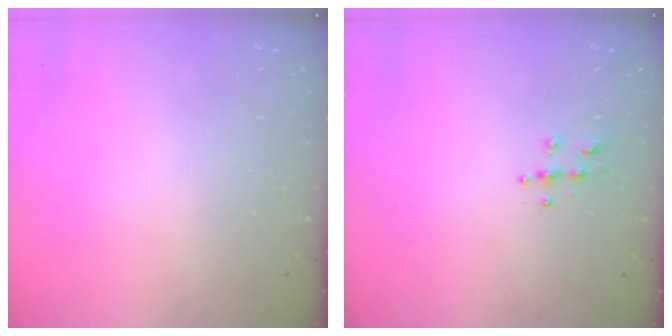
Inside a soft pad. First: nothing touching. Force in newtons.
{"total": 4.0, "press": 3.9, "slide": 0.4}